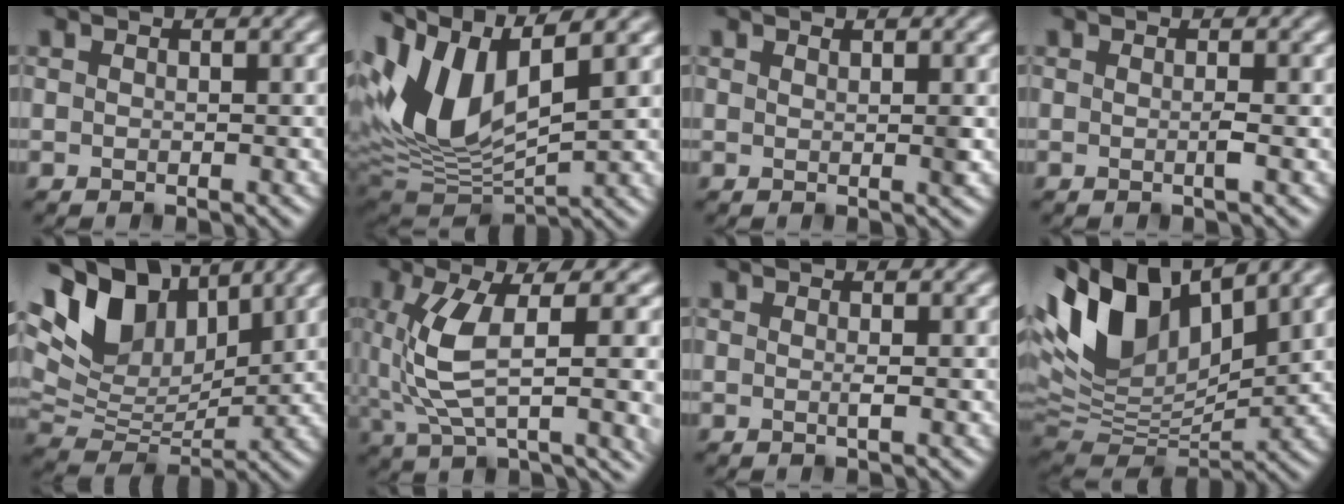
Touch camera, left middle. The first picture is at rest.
{"total": 10.3, "force": [3.1, 5.0, 8.5], "torque": [-0.183, 0.011, 0.057]}
{"total": 1.1, "force": [0.7, 0.2, 0.8], "torque": [-0.009, 0.000, 0.009]}
{"total": 1.1, "force": [-0.1, 0.2, 1.1], "torque": [-0.015, 0.003, -0.007]}
{"total": 10.5, "force": [4.9, 6.2, 6.9], "torque": [-0.136, 0.018, 0.085]}
{"total": 9.4, "force": [0.8, 3.4, 8.7], "torque": [-0.181, -0.009, 0.028]}
{"total": 0.8, "force": [0.1, 0.1, 0.8], "torque": [-0.010, -0.001, -0.004]}
{"total": 12.1, "force": [5.5, 6.4, 8.7], "torque": [-0.181, 0.024, 0.096]}